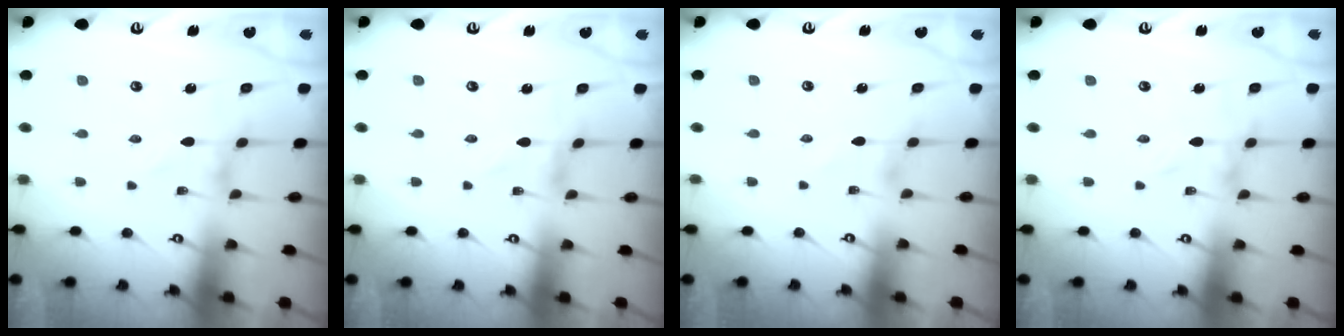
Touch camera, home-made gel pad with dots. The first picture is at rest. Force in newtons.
{"total": 0.0}
{"total": 0.0}
{"total": 0.0}